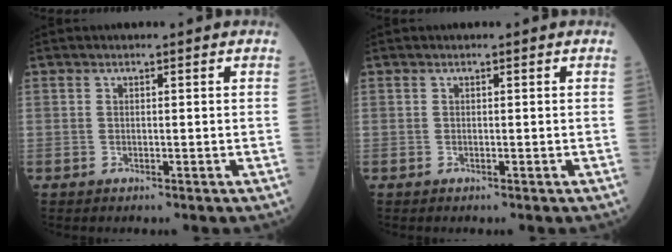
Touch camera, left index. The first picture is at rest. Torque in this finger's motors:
{"motor_torque": [0.05, -0.05, 0.00, 0.00]}